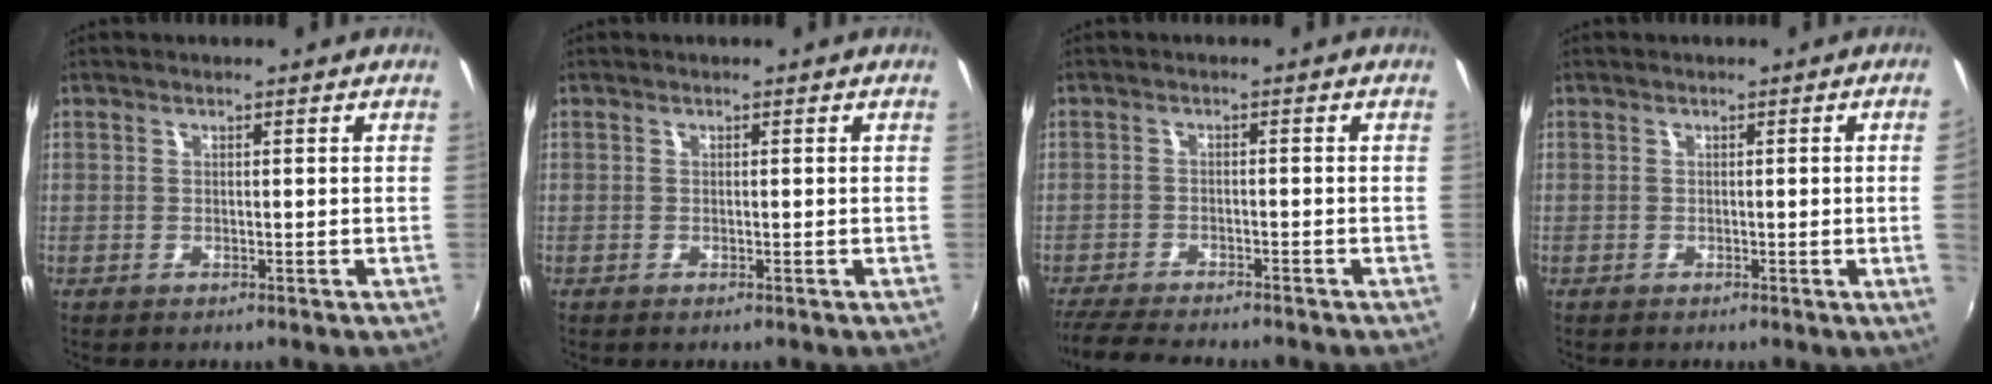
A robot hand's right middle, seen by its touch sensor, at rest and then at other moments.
{"total": 0.0}
{"total": 8.6, "force": [-7.8, 1.3, 3.5], "torque": [-0.092, -0.025, -0.131]}
{"total": 3.0, "force": [0.1, -1.8, 2.4], "torque": [-0.030, -0.014, 0.005]}